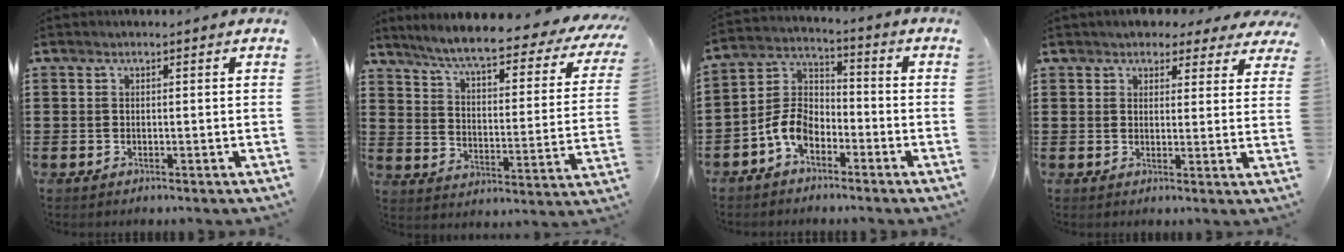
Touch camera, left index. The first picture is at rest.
{"total": 7.0, "force": [5.7, 0.0, 3.9], "torque": [-0.100, -0.040, 0.091]}
{"total": 7.2, "force": [-4.2, 4.2, 4.0], "torque": [-0.116, 0.003, -0.091]}
{"total": 3.6, "force": [3.2, 1.3, 0.8], "torque": [-0.021, -0.004, 0.057]}